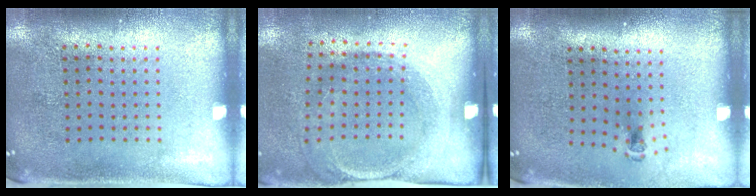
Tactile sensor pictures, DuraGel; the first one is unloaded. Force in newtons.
{"total": 1.7, "press": 1.2, "slide": 1.1}
{"total": 0.6, "press": 0.4, "slide": 0.5}